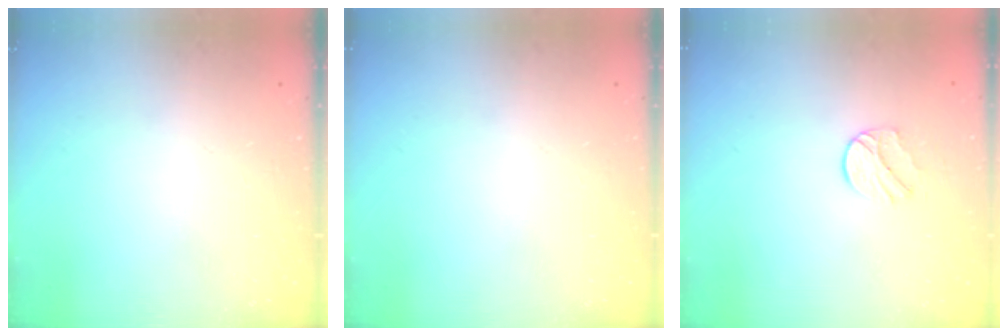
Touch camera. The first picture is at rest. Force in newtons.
{"total": 0.0}
{"total": 6.4, "press": 6.4, "slide": 0.7}